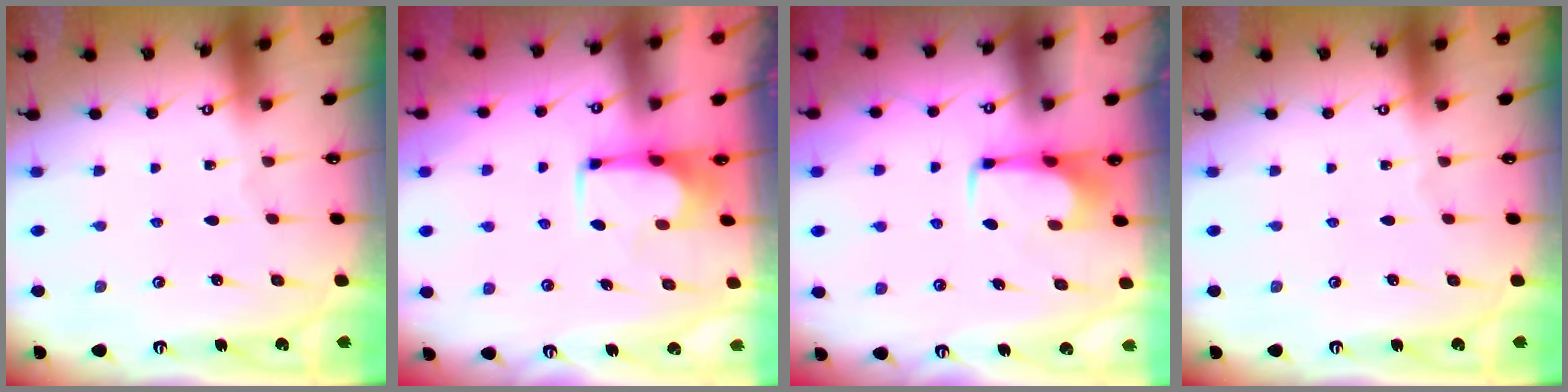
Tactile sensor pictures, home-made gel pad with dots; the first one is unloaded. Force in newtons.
{"total": 0.0}
{"total": 1.6, "press": 1.5, "slide": 0.4}
{"total": 0.0}